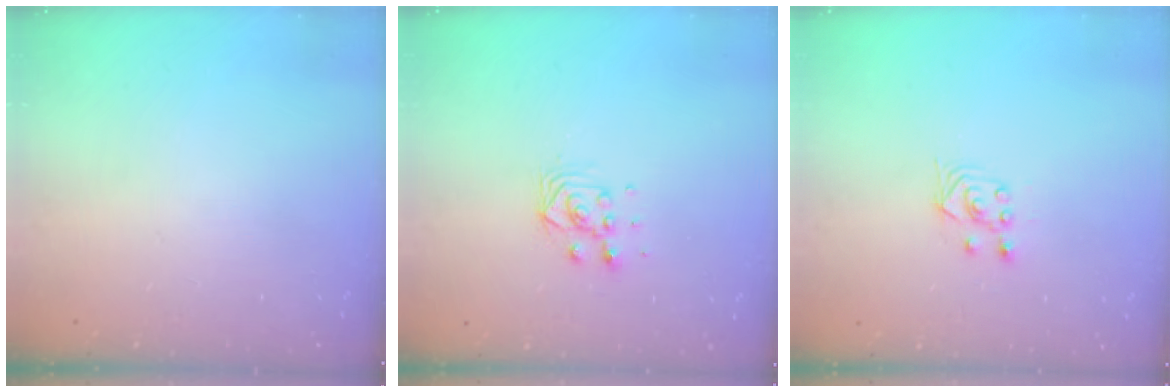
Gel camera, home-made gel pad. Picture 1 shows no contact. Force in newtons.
{"total": 7.3, "press": 7.3, "slide": 0.4}
{"total": 2.8, "press": 2.4, "slide": 1.4}